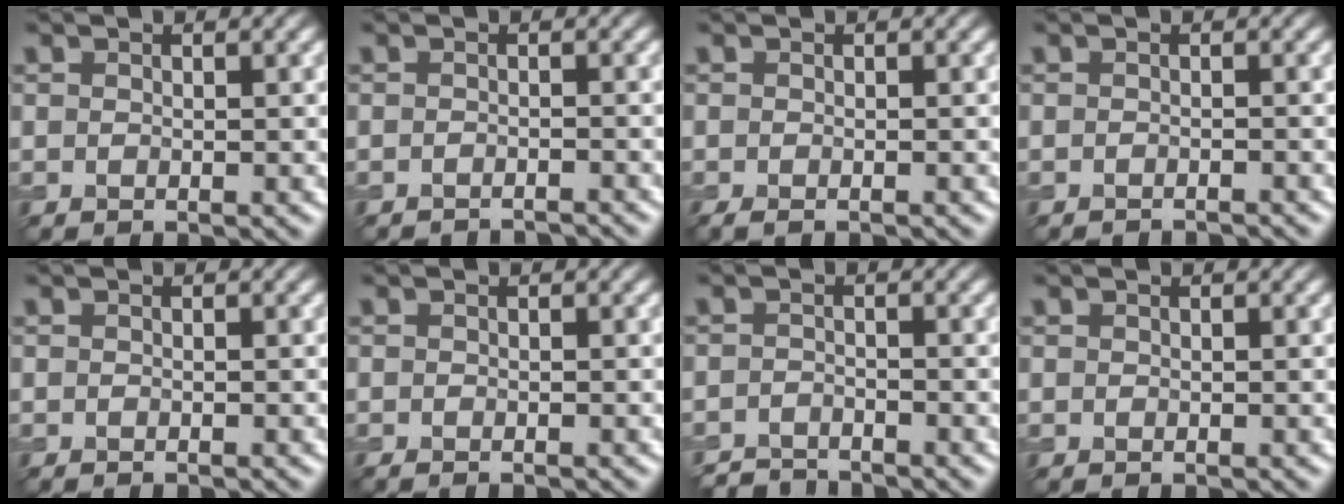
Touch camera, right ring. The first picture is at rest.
{"total": 2.6, "force": [-2.6, 0.1, 0.4], "torque": [0.002, -0.007, -0.034]}
{"total": 1.9, "force": [-1.6, 0.3, 0.9], "torque": [-0.009, -0.005, -0.023]}
{"total": 1.9, "force": [-1.8, 0.1, 0.3], "torque": [0.006, -0.006, -0.025]}
{"total": 0.6, "force": [-0.5, 0.1, 0.2], "torque": [0.000, -0.001, -0.008]}
{"total": 1.1, "force": [-1.0, 0.2, 0.5], "torque": [-0.001, -0.004, -0.012]}
{"total": 2.4, "force": [-2.4, 0.3, 0.2], "torque": [0.000, -0.001, -0.048]}
{"total": 0.0}